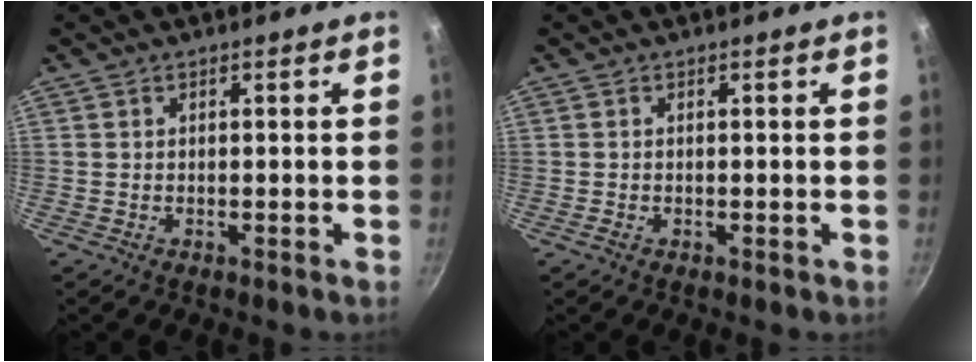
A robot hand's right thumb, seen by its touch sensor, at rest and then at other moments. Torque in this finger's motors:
{"motor_torque": [0.05, 0.26, -0.07, 0.05, 0.01]}